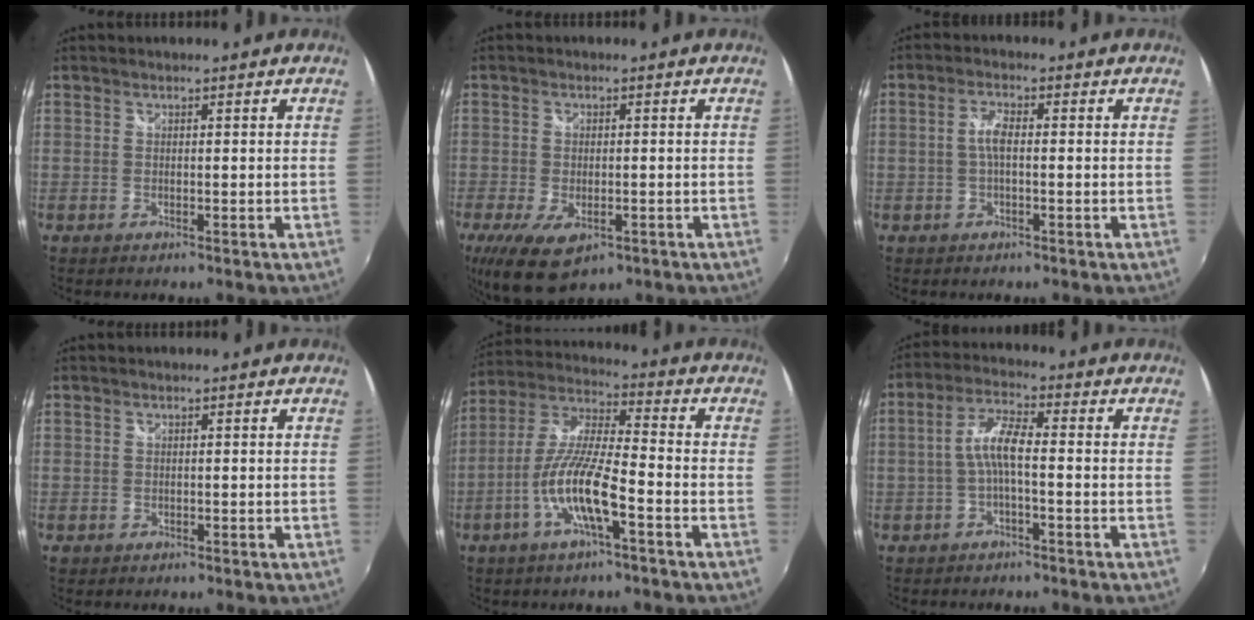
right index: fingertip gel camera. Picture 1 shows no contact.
{"total": 9.8, "force": [-4.9, 5.0, 6.8], "torque": [-0.152, -0.041, -0.079]}
{"total": 3.0, "force": [-0.3, 1.0, 2.8], "torque": [-0.059, 0.007, -0.004]}
{"total": 0.7, "force": [-0.1, 0.7, 0.1], "torque": [0.000, -0.002, -0.003]}
{"total": 12.1, "force": [-5.1, 1.9, 10.8], "torque": [-0.224, -0.005, -0.097]}
{"total": 5.6, "force": [-1.2, 1.2, 5.3], "torque": [-0.114, 0.013, -0.025]}